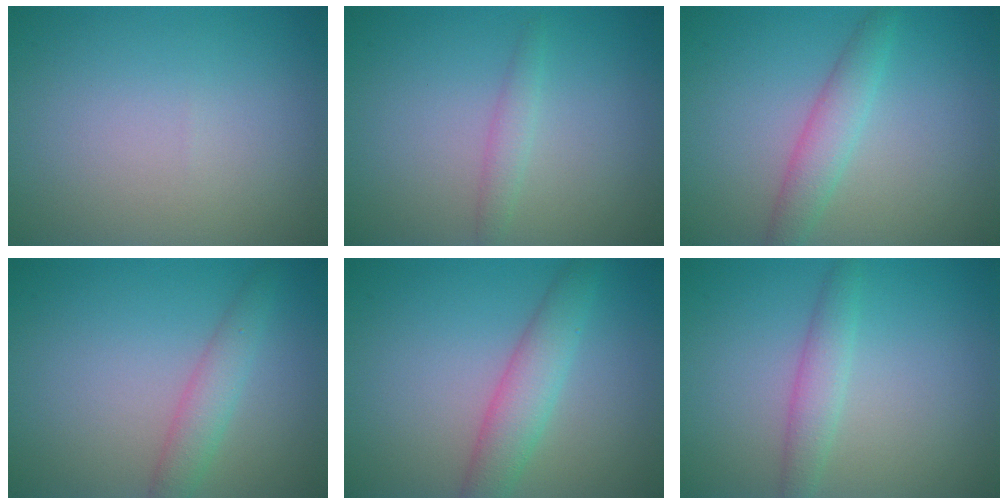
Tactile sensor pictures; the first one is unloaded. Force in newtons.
{"total": 1.4, "press": 1.4, "slide": 0.0}
{"total": 2.7, "press": 2.7, "slide": 0.1}
{"total": 2.5, "press": 2.5, "slide": 0.1}
{"total": 3.7, "press": 3.7, "slide": 0.1}
{"total": 2.2, "press": 2.2, "slide": 0.0}